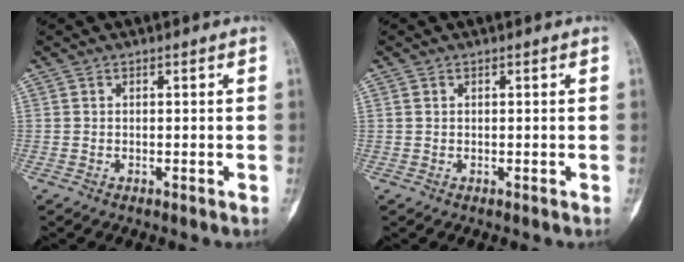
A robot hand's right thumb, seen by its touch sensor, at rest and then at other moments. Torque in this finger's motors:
{"motor_torque": [-0.38, 0.10, -0.10, -0.01, 0.04]}